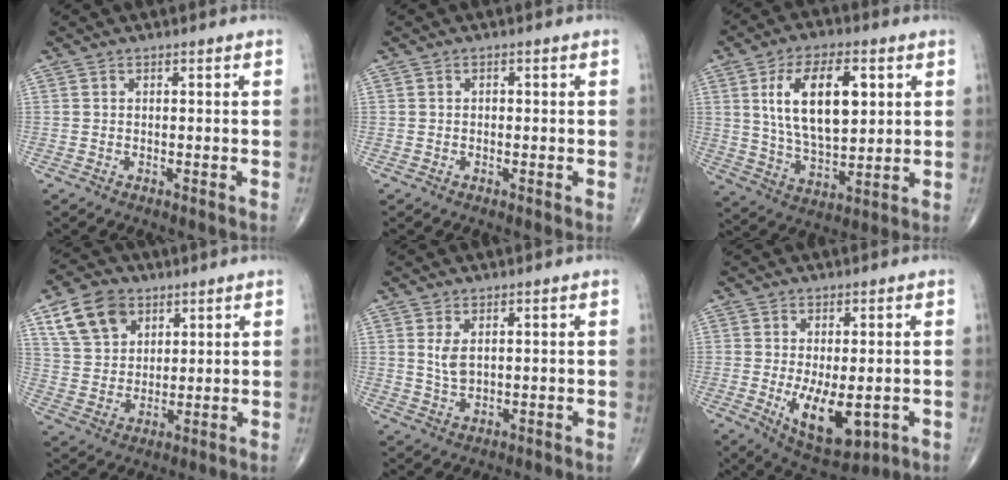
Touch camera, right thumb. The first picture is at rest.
{"total": 0.6, "force": [0.0, 0.4, 0.4], "torque": [-0.005, 0.001, 0.000]}
{"total": 16.4, "force": [4.3, 8.2, 13.5], "torque": [-0.220, -0.013, 0.085]}
{"total": 11.1, "force": [5.7, 7.7, 5.6], "torque": [-0.081, -0.017, 0.113]}
{"total": 2.6, "force": [0.9, 1.3, 2.0], "torque": [-0.038, -0.006, 0.024]}
{"total": 10.8, "force": [-2.3, 4.9, 9.3], "torque": [-0.135, -0.019, -0.019]}